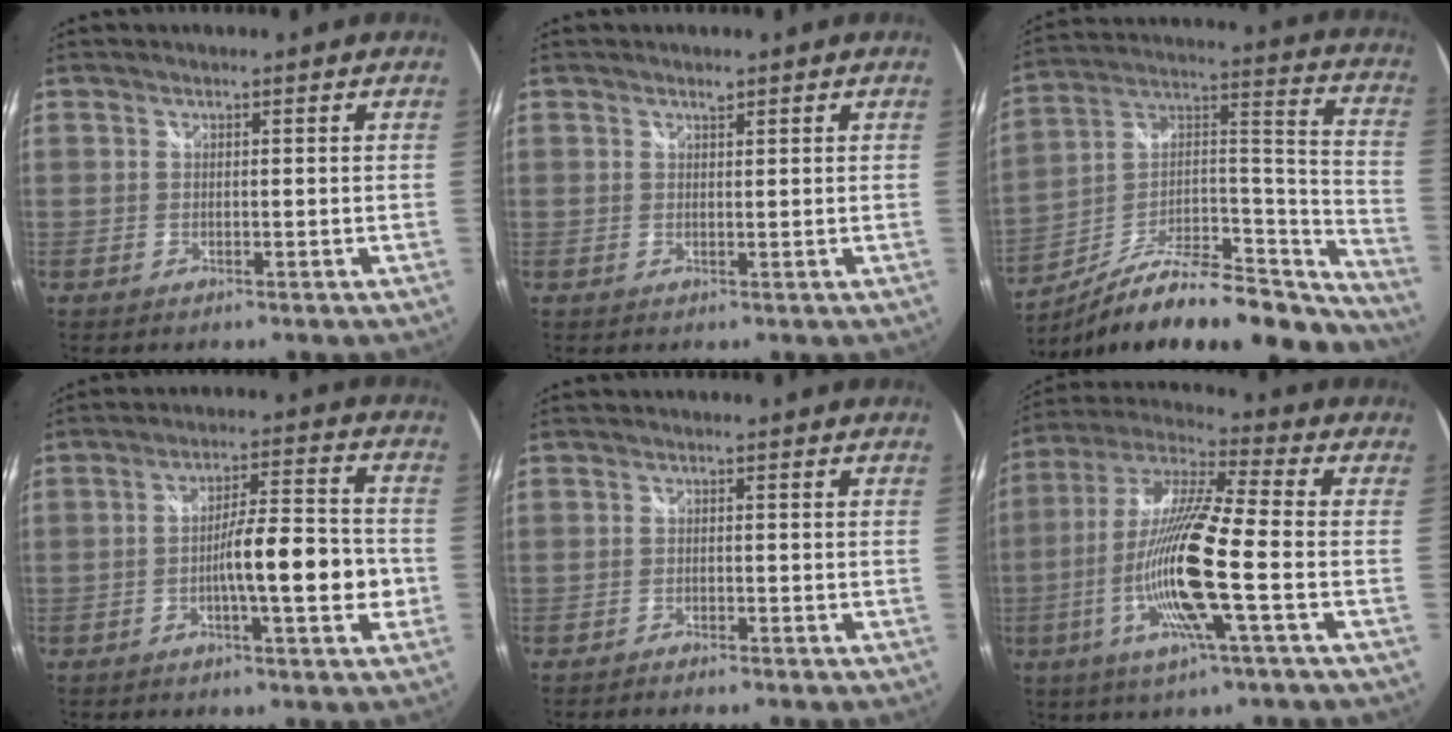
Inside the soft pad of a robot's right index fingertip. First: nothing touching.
{"total": 0.7, "force": [0.6, 0.3, 0.3], "torque": [-0.004, 0.001, 0.011]}
{"total": 25.6, "force": [-19.8, 7.5, 14.3], "torque": [-0.188, 0.019, -0.306]}
{"total": 11.1, "force": [-2.9, 1.7, 10.5], "torque": [-0.168, 0.003, -0.043]}
{"total": 1.5, "force": [-1.5, 0.2, 0.4], "torque": [-0.019, -0.006, -0.026]}
{"total": 17.2, "force": [-4.9, 1.0, 16.5], "torque": [-0.317, -0.016, -0.100]}